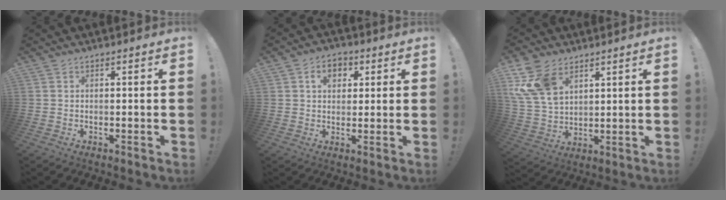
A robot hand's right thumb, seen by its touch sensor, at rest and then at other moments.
{"total": 6.8, "force": [2.4, 5.2, 3.7], "torque": [-0.049, 0.001, 0.043]}
{"total": 13.1, "force": [6.6, 8.7, 7.3], "torque": [-0.156, -0.027, 0.132]}